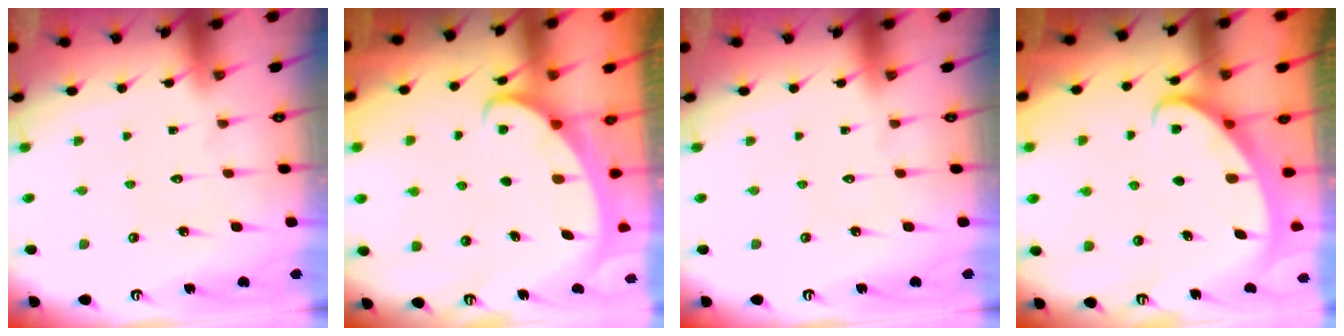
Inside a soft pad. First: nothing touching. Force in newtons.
{"total": 2.2, "press": 2.1, "slide": 0.3}
{"total": 0.0}
{"total": 2.6, "press": 2.6, "slide": 0.3}